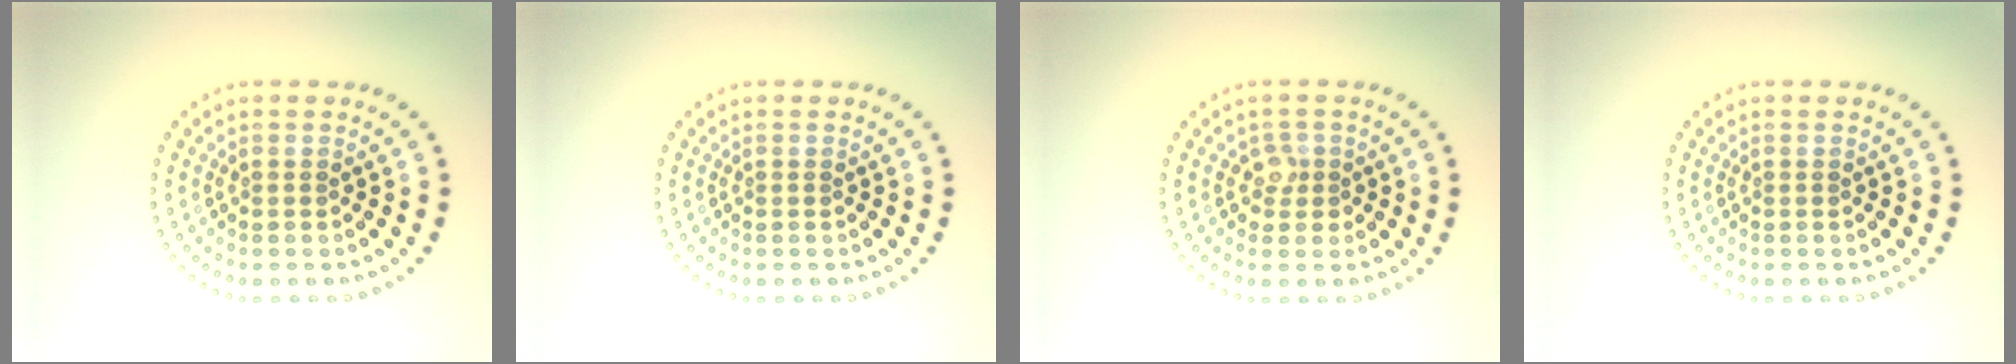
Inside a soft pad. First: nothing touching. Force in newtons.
{"total": 0.0}
{"total": 1.6, "press": 1.3, "slide": 0.8}
{"total": 0.0}